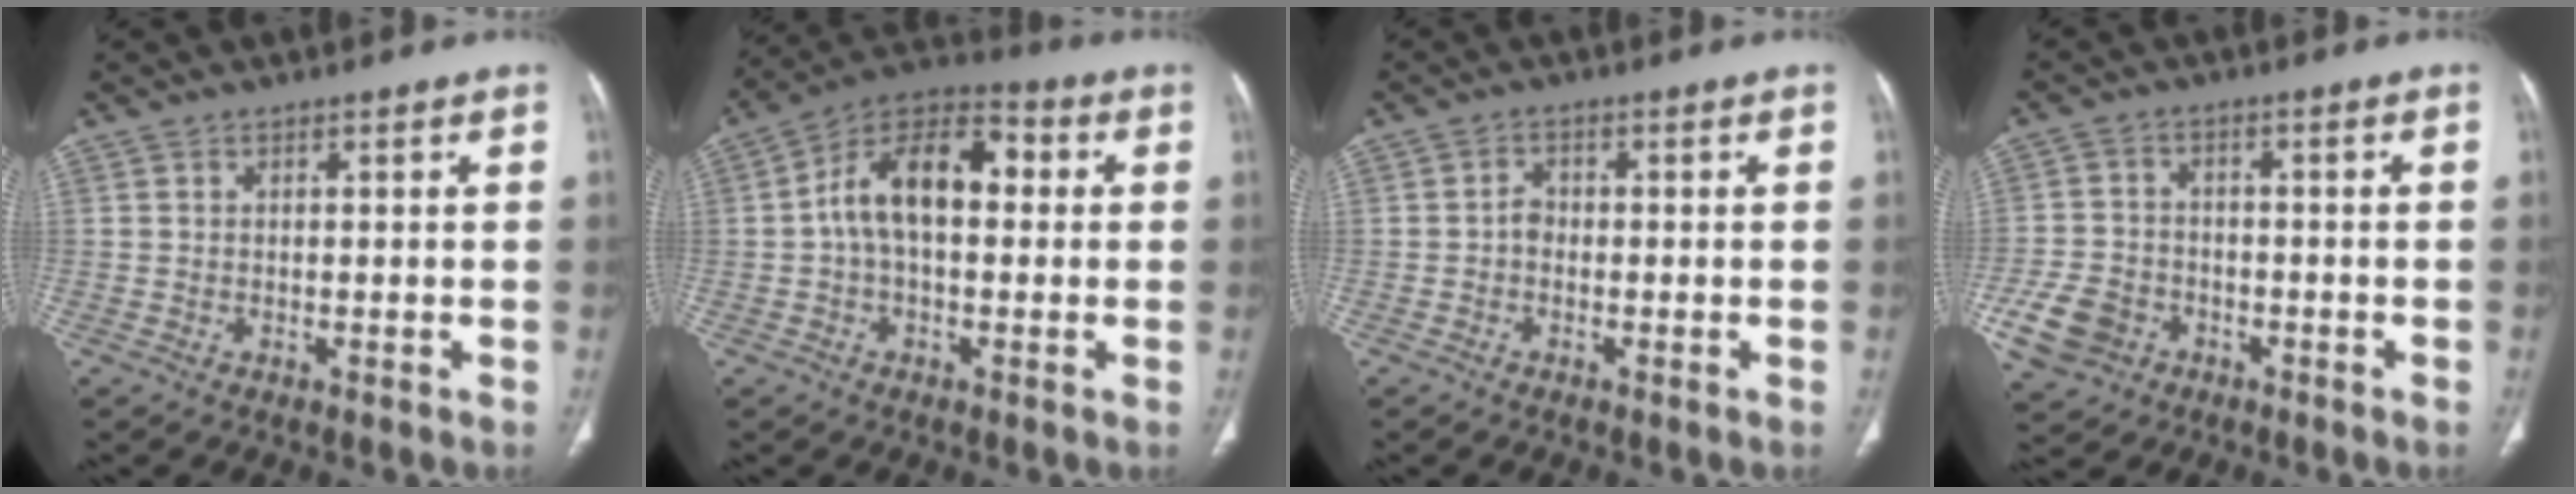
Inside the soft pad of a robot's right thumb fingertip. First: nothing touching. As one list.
[{"total": 13.9, "force": [1.2, 8.0, 11.3], "torque": [-0.178, 0.042, 0.008]}, {"total": 1.9, "force": [-0.5, 1.5, 1.1], "torque": [-0.009, 0.007, -0.015]}, {"total": 8.5, "force": [-3.7, 6.7, 3.7], "torque": [-0.067, 0.021, -0.063]}]